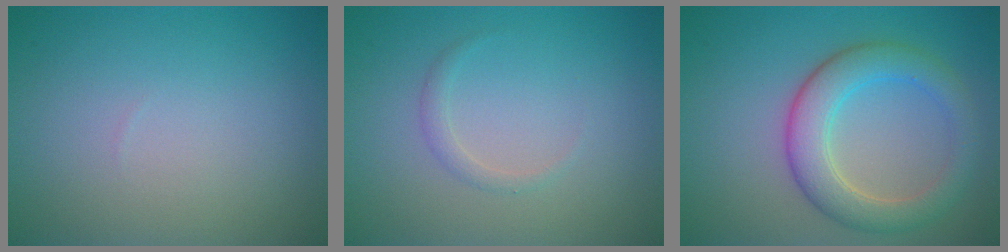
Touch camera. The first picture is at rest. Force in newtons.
{"total": 0.9, "press": 0.9, "slide": 0.1}
{"total": 5.0, "press": 5.0, "slide": 0.1}